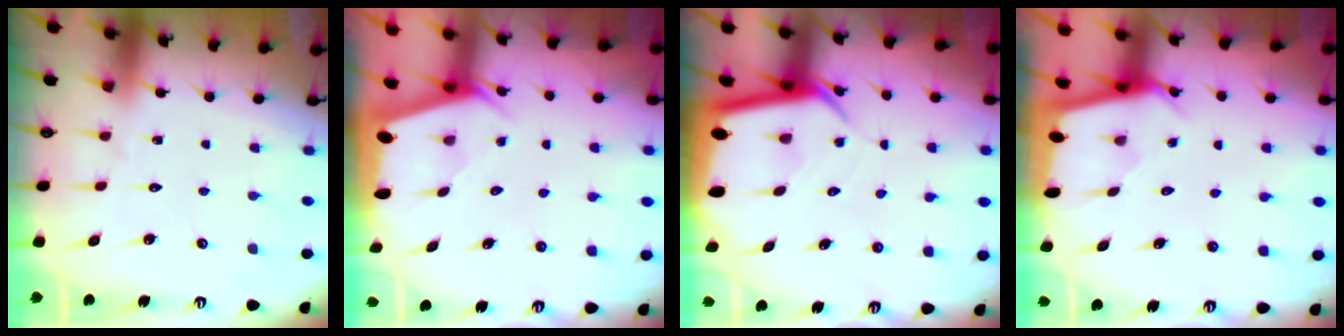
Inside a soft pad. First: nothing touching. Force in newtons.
{"total": 1.9, "press": 1.9, "slide": 0.3}
{"total": 5.9, "press": 5.8, "slide": 0.6}
{"total": 2.3, "press": 2.3, "slide": 0.3}